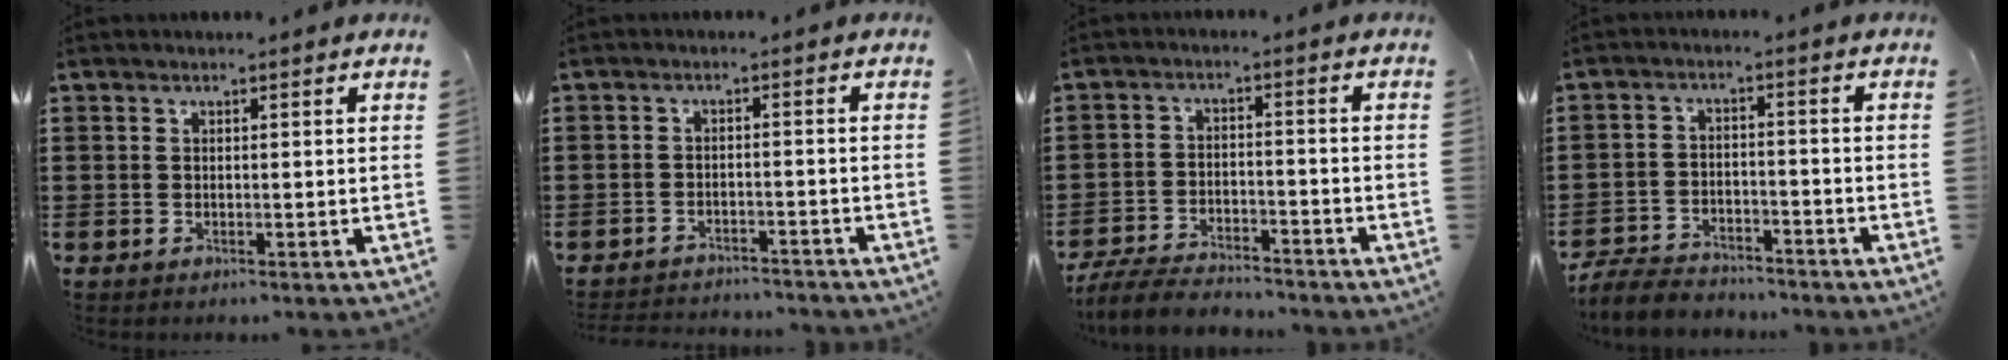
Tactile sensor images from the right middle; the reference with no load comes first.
{"total": 2.7, "force": [-2.7, 0.3, -0.3], "torque": [-0.002, 0.001, -0.059]}
{"total": 6.0, "force": [-5.8, 0.8, 1.5], "torque": [-0.034, 0.005, -0.113]}
{"total": 5.3, "force": [-5.1, 1.1, 0.9], "torque": [-0.026, 0.007, -0.103]}